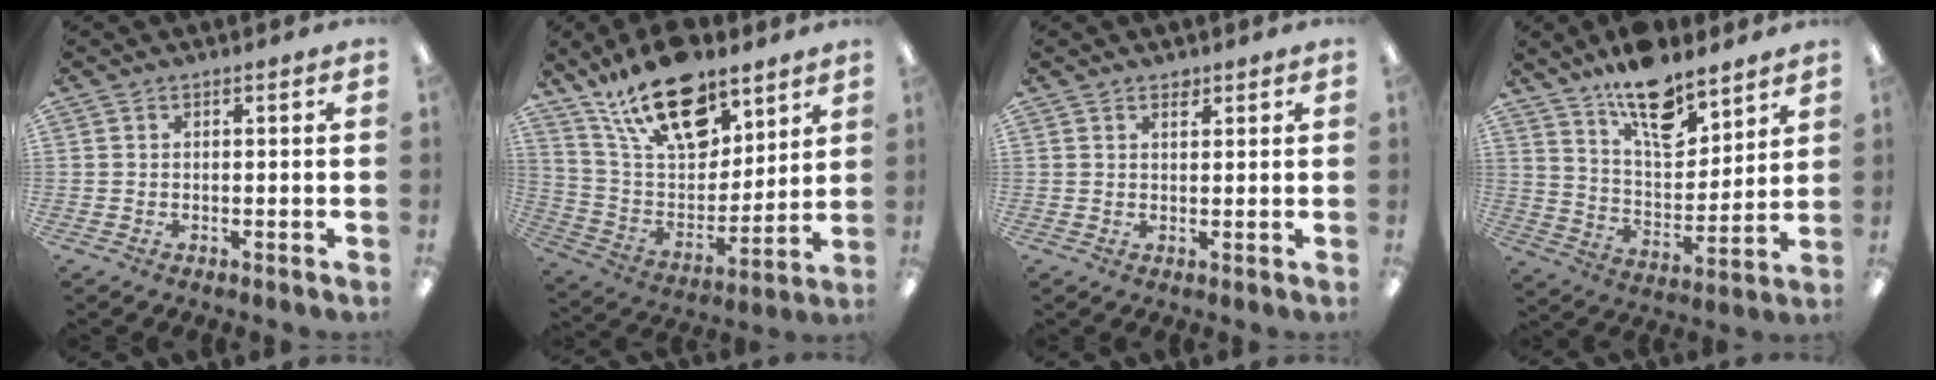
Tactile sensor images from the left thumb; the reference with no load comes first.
{"total": 21.2, "force": [14.1, 10.5, 11.9], "torque": [-0.211, -0.071, 0.250]}
{"total": 1.5, "force": [1.3, 0.6, 0.5], "torque": [-0.003, -0.005, 0.023]}
{"total": 15.0, "force": [11.5, 6.1, 7.6], "torque": [-0.116, -0.072, 0.201]}